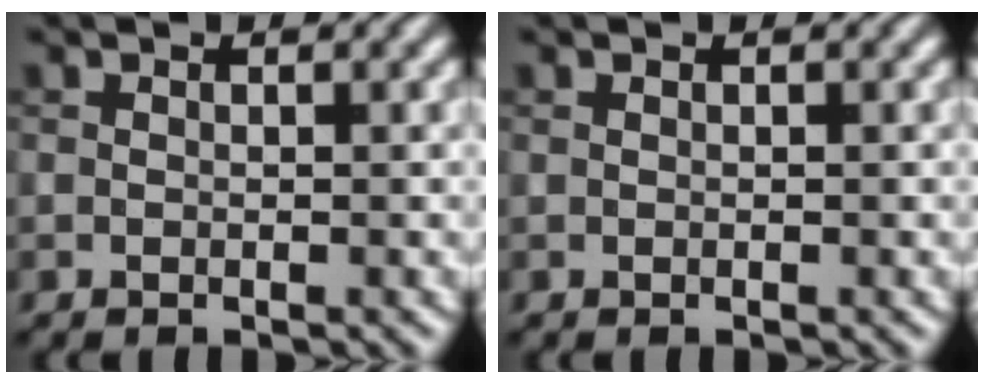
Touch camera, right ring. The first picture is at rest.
{"total": 0.0}